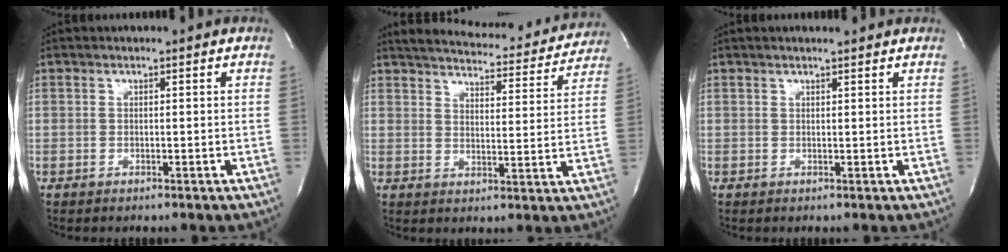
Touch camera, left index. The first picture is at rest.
{"total": 18.8, "force": [17.6, 4.1, 5.2], "torque": [-0.071, -0.014, 0.216]}
{"total": 2.7, "force": [2.3, 0.3, 1.3], "torque": [-0.020, 0.015, 0.032]}